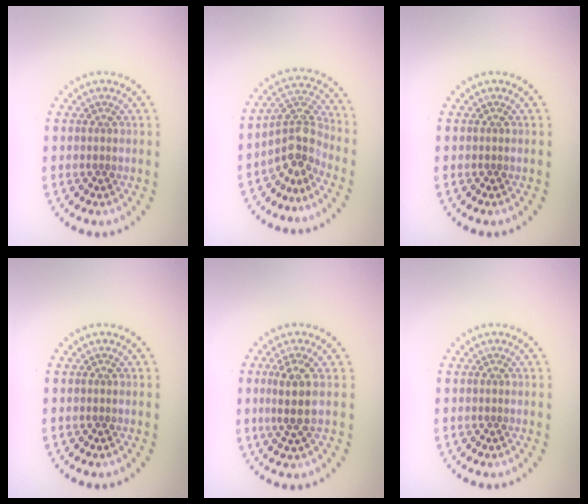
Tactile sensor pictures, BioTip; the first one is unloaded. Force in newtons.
{"total": 4.0, "press": 2.9, "slide": 2.8}
{"total": 0.0}
{"total": 0.0}
{"total": 2.8, "press": 2.2, "slide": 1.7}
{"total": 0.0}